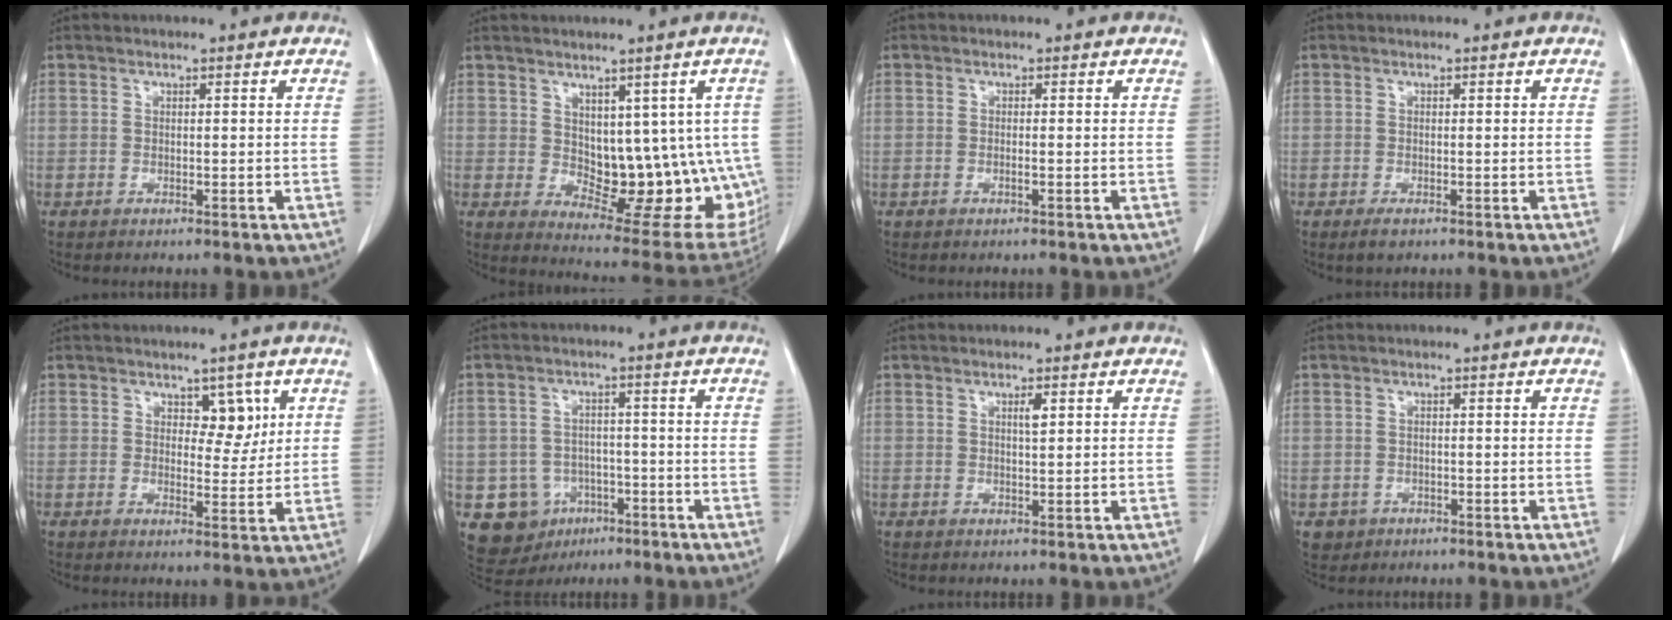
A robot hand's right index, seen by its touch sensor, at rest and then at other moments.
{"total": 14.4, "force": [0.3, 7.9, 12.1], "torque": [-0.133, 0.000, 0.027]}
{"total": 0.5, "force": [-0.2, 0.0, 0.5], "torque": [-0.009, 0.002, -0.001]}
{"total": 1.5, "force": [-0.9, 0.7, 1.0], "torque": [-0.019, -0.003, -0.012]}
{"total": 4.0, "force": [1.8, 2.3, 2.7], "torque": [-0.026, -0.001, 0.027]}
{"total": 8.9, "force": [-3.3, 8.0, 1.9], "torque": [-0.044, 0.014, -0.034]}
{"total": 1.3, "force": [0.6, 0.2, 1.2], "torque": [-0.022, -0.001, 0.009]}
{"total": 2.1, "force": [-0.7, 1.9, 0.1], "torque": [0.000, 0.006, -0.006]}